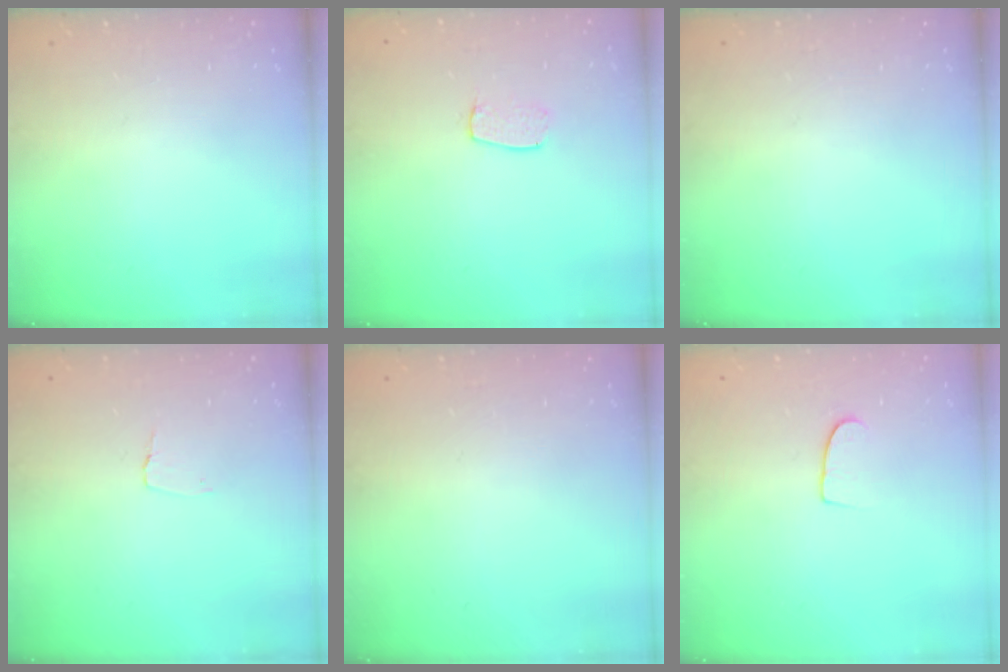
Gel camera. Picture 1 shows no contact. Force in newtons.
{"total": 5.5, "press": 5.5, "slide": 0.4}
{"total": 0.0}
{"total": 2.6, "press": 2.6, "slide": 0.2}
{"total": 0.0}
{"total": 6.8, "press": 6.8, "slide": 0.6}